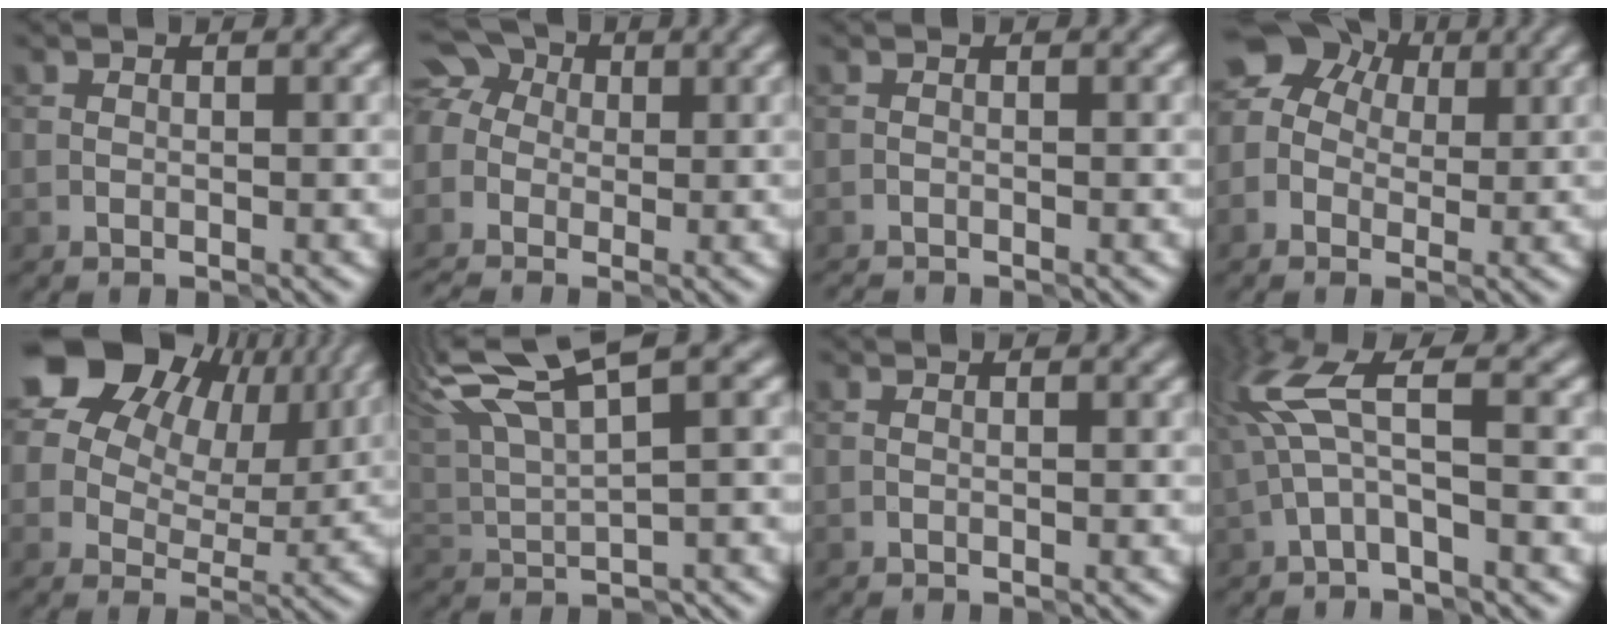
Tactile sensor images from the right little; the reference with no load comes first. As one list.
[{"total": 7.4, "force": [-0.6, 6.2, 3.9], "torque": [-0.091, 0.024, -0.045]}, {"total": 0.8, "force": [-0.8, -0.1, -0.1], "torque": [0.000, -0.002, -0.018]}, {"total": 8.0, "force": [2.6, 6.2, 4.4], "torque": [-0.068, 0.043, 0.012]}, {"total": 16.0, "force": [7.7, 10.7, 9.1], "torque": [-0.177, 0.057, 0.131]}, {"total": 6.4, "force": [3.9, 1.4, 4.8], "torque": [-0.085, 0.022, 0.074]}, {"total": 0.0}, {"total": 4.2, "force": [0.1, 0.7, 4.1], "torque": [-0.101, 0.018, 0.001]}]